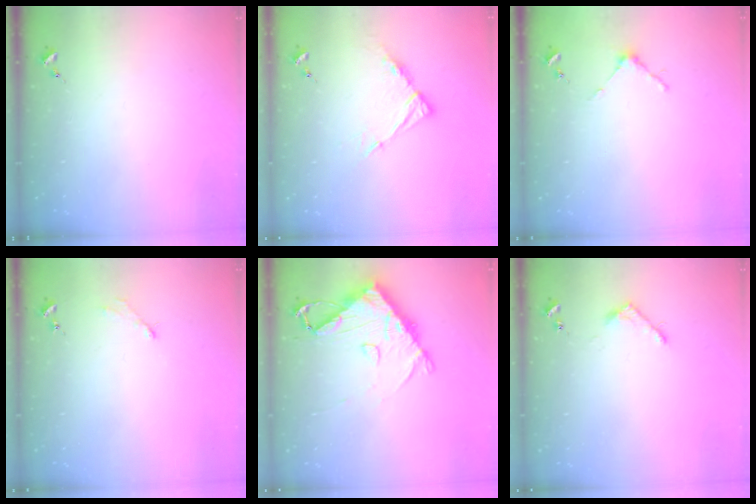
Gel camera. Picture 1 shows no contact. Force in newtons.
{"total": 9.4, "press": 9.4, "slide": 0.6}
{"total": 3.7, "press": 3.7, "slide": 0.3}
{"total": 2.6, "press": 2.6, "slide": 0.3}
{"total": 11.0, "press": 10.9, "slide": 1.4}
{"total": 3.6, "press": 3.6, "slide": 0.4}